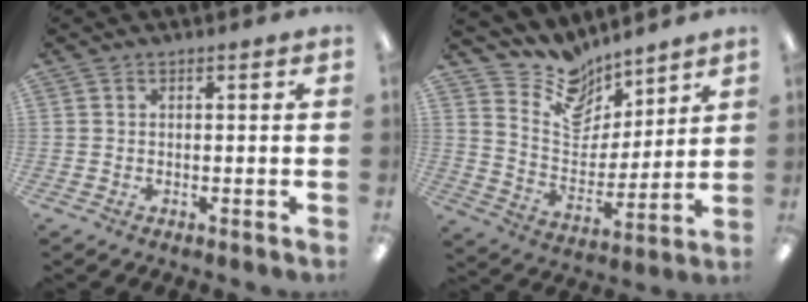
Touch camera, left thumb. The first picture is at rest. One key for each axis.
{"total": 10.8, "fx": 9.4, "fy": 5.1, "fz": 1.3, "tx": -0.050, "ty": -0.089, "tz": 0.177}